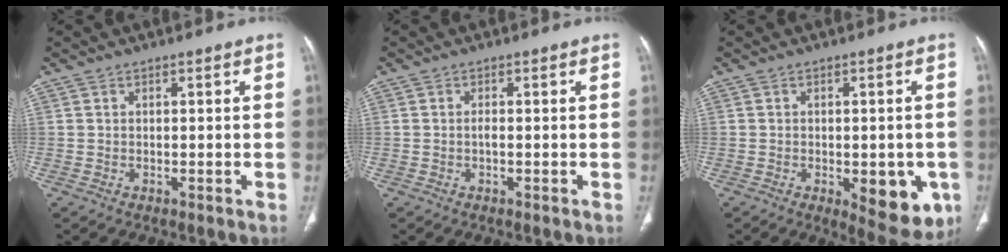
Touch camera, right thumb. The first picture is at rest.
{"total": 0.7, "force": [-0.2, 0.1, 0.6], "torque": [-0.013, -0.005, -0.006]}
{"total": 11.0, "force": [-3.3, 5.2, 9.1], "torque": [-0.083, -0.006, -0.027]}